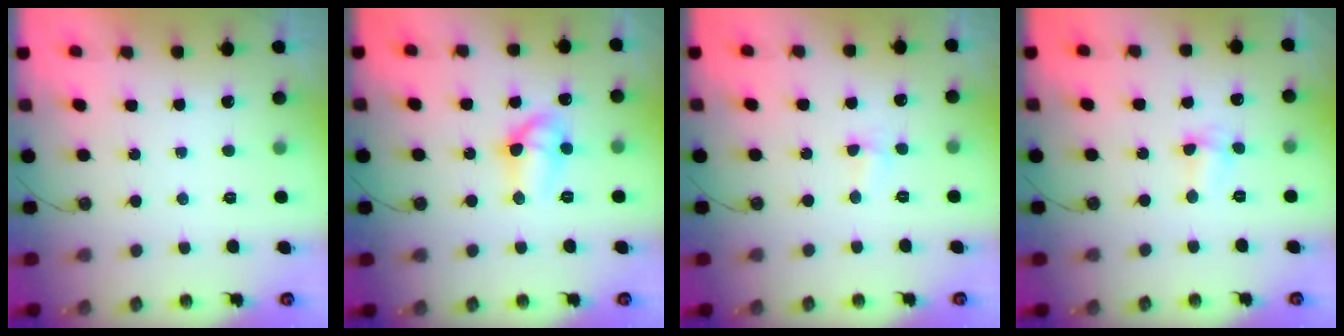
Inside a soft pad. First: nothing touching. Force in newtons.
{"total": 9.8, "press": 9.8, "slide": 0.7}
{"total": 3.7, "press": 3.6, "slide": 0.6}
{"total": 2.9, "press": 2.8, "slide": 0.7}